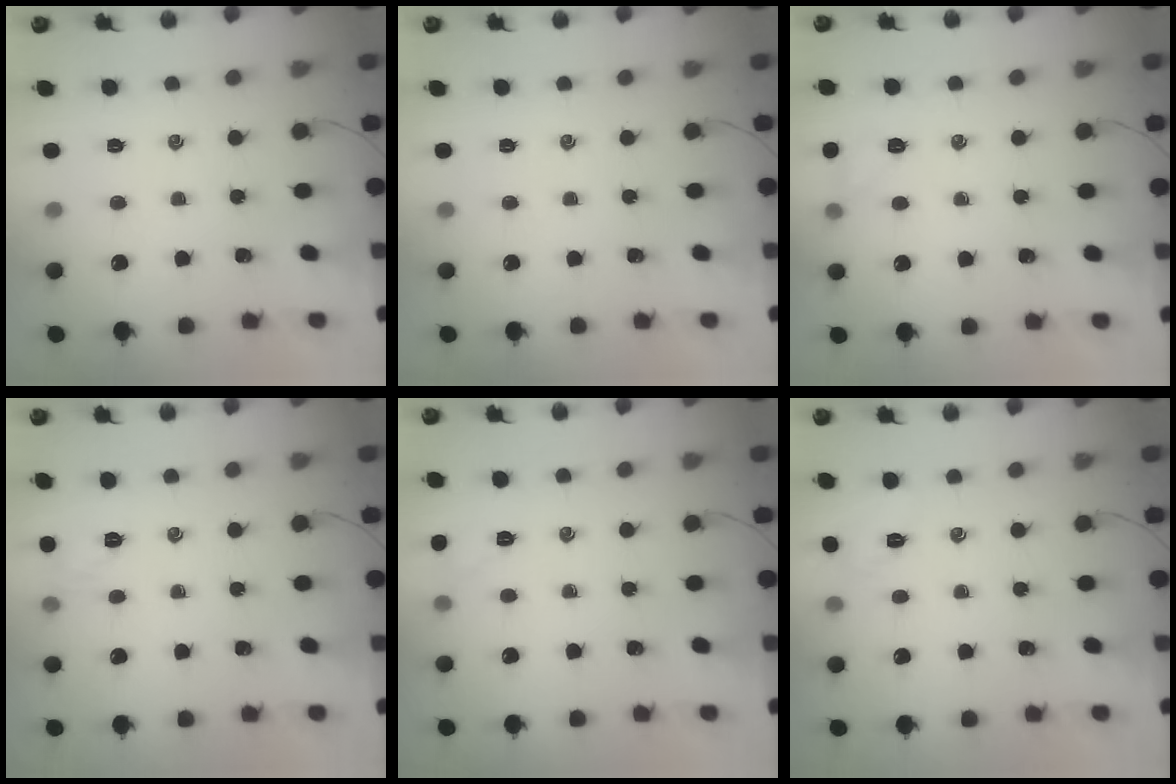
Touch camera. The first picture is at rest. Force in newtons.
{"total": 0.0}
{"total": 6.2, "press": 6.0, "slide": 1.6}
{"total": 5.3, "press": 5.1, "slide": 1.5}
{"total": 5.2, "press": 5.0, "slide": 1.4}
{"total": 3.2, "press": 3.1, "slide": 0.9}